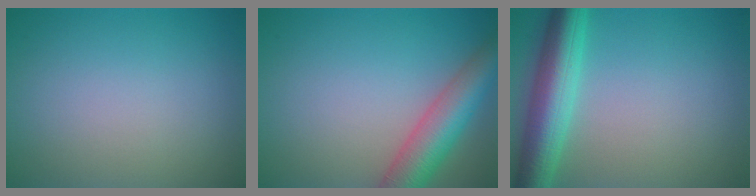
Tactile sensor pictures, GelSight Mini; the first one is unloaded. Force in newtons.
{"total": 6.4, "press": 6.4, "slide": 0.3}
{"total": 6.6, "press": 6.6, "slide": 0.2}